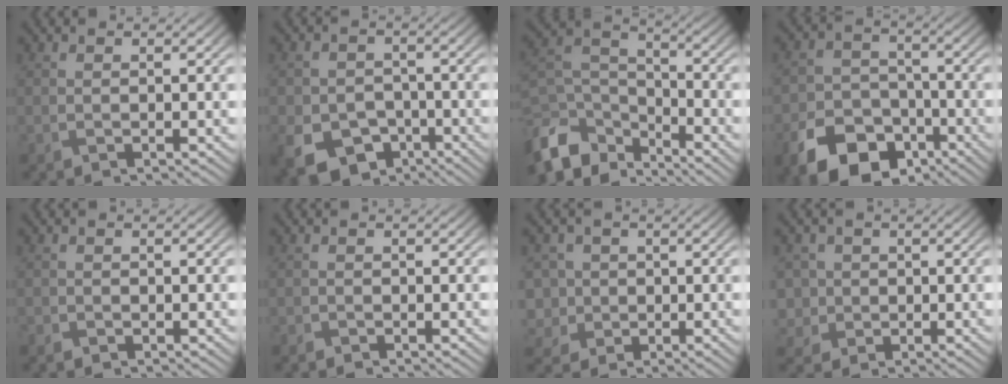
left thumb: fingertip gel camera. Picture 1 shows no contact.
{"total": 9.5, "force": [-4.8, 6.9, 4.3], "torque": [-0.089, -0.034, -0.086]}
{"total": 11.9, "force": [-8.4, 6.6, 5.3], "torque": [-0.159, -0.020, -0.163]}
{"total": 10.8, "force": [-6.4, 7.0, 5.2], "torque": [-0.110, -0.025, -0.121]}
{"total": 1.0, "force": [-0.7, 0.6, 0.2], "torque": [-0.004, -0.004, -0.016]}
{"total": 0.8, "force": [-0.7, 0.3, 0.0], "torque": [-0.002, -0.004, -0.015]}
{"total": 6.0, "force": [-0.7, 5.7, 1.8], "torque": [-0.073, 0.007, -0.038]}
{"total": 4.3, "force": [-0.1, 4.2, 0.8], "torque": [-0.031, 0.005, -0.018]}